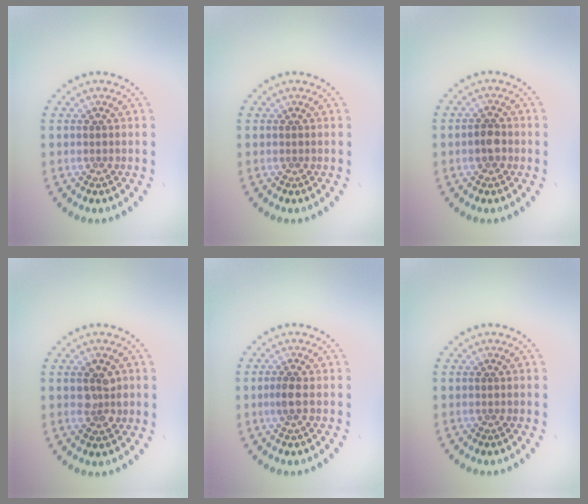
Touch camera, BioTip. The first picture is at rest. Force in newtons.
{"total": 0.0}
{"total": 1.7, "press": 1.7, "slide": 0.3}
{"total": 2.6, "press": 2.6, "slide": 0.2}
{"total": 1.3, "press": 1.2, "slide": 0.4}
{"total": 0.0}